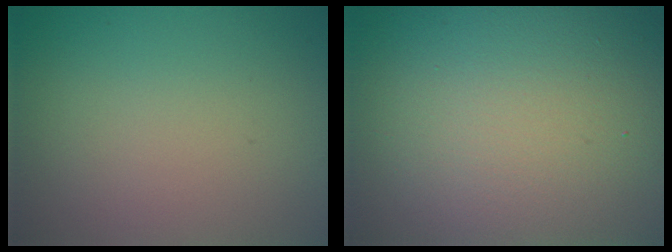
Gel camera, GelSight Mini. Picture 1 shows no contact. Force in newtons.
{"total": 21.4, "press": 21.4, "slide": 0.5}